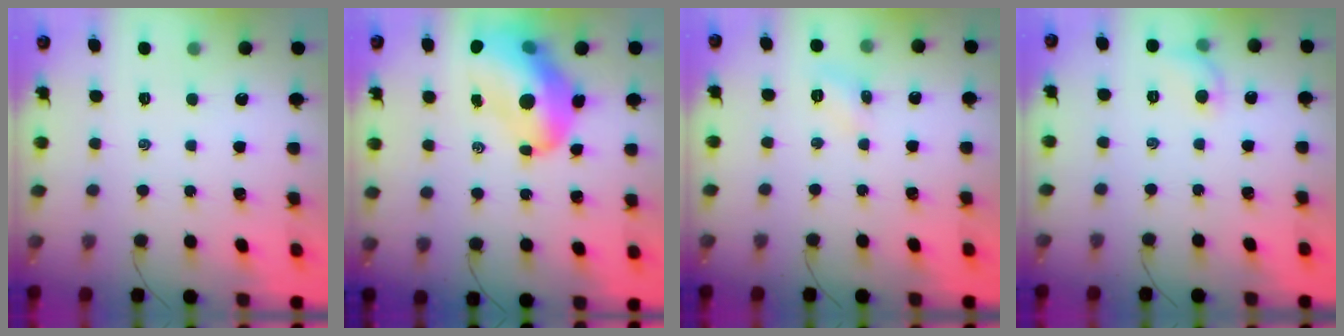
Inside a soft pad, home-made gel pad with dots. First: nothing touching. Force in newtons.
{"total": 16.6, "press": 15.9, "slide": 4.6}
{"total": 6.8, "press": 6.4, "slide": 2.1}
{"total": 6.2, "press": 6.0, "slide": 1.4}